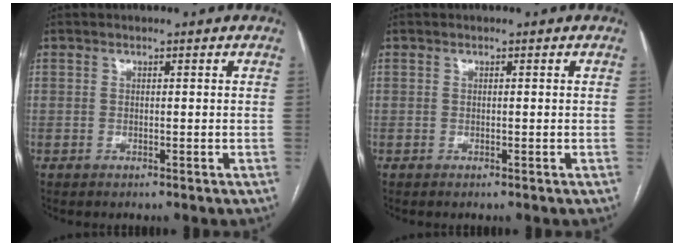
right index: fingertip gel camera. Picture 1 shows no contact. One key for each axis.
{"total": 0.0}